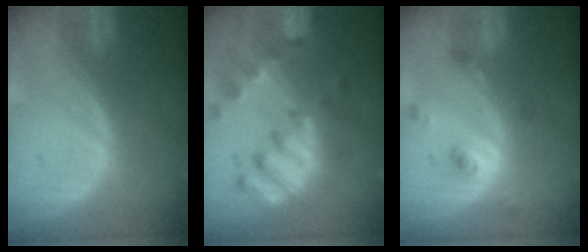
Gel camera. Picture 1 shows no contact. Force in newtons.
{"total": 10.1, "press": 8.8, "slide": 4.8}
{"total": 4.9, "press": 4.3, "slide": 2.2}